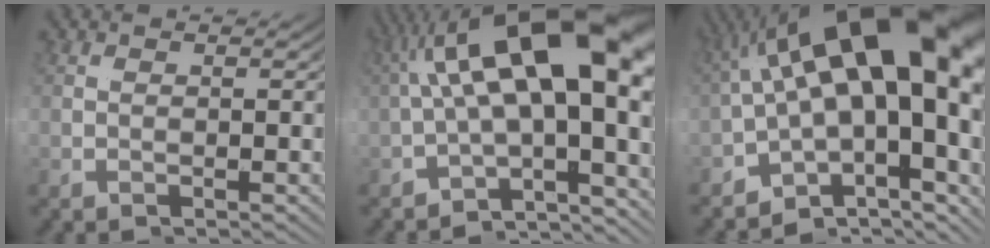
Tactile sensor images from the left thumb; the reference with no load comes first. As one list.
[{"total": 11.8, "force": [0.5, 5.0, 10.7], "torque": [-0.171, 0.018, 0.000]}, {"total": 14.9, "force": [0.8, 7.3, 13.0], "torque": [-0.199, 0.028, 0.002]}]